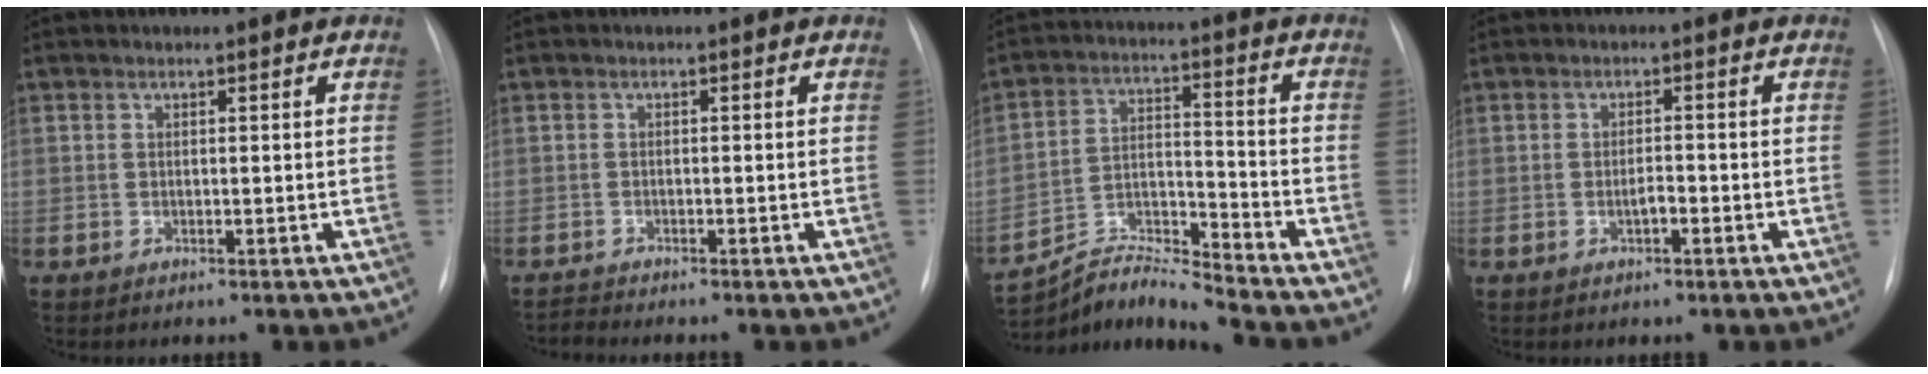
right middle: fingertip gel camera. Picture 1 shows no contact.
{"total": 1.2, "force": [-1.0, -0.5, -0.5], "torque": [0.005, -0.010, -0.020]}
{"total": 9.0, "force": [-8.9, -1.8, 0.3], "torque": [-0.016, 0.028, -0.165]}
{"total": 2.0, "force": [-0.8, 0.7, 1.7], "torque": [-0.028, 0.003, -0.014]}